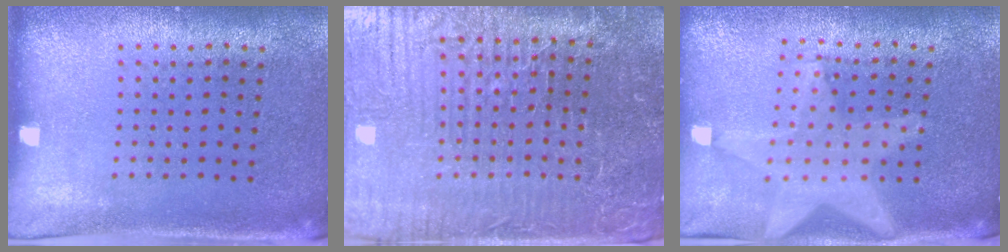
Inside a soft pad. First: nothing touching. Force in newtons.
{"total": 5.9, "press": 5.4, "slide": 2.3}
{"total": 1.9, "press": 1.6, "slide": 0.8}